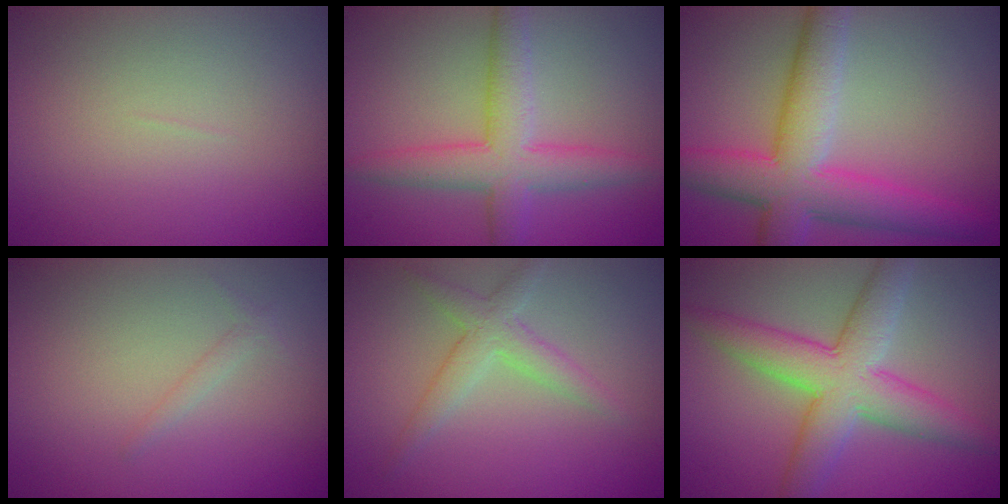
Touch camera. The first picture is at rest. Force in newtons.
{"total": 5.2, "press": 5.2, "slide": 0.3}
{"total": 7.7, "press": 7.7, "slide": 0.2}
{"total": 0.9, "press": 0.9, "slide": 0.0}
{"total": 2.7, "press": 2.7, "slide": 0.1}
{"total": 6.9, "press": 6.9, "slide": 0.1}